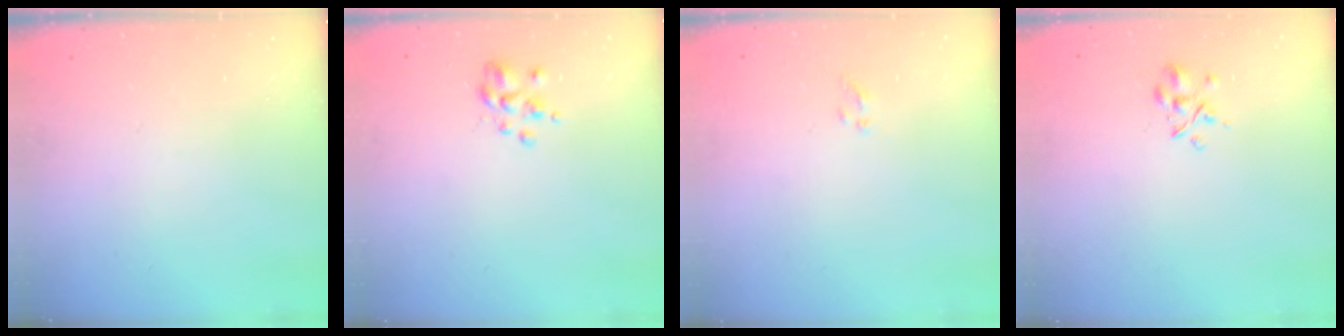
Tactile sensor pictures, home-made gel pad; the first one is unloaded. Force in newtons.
{"total": 2.0, "press": 1.9, "slide": 0.6}
{"total": 1.3, "press": 1.2, "slide": 0.5}
{"total": 2.6, "press": 2.4, "slide": 1.0}